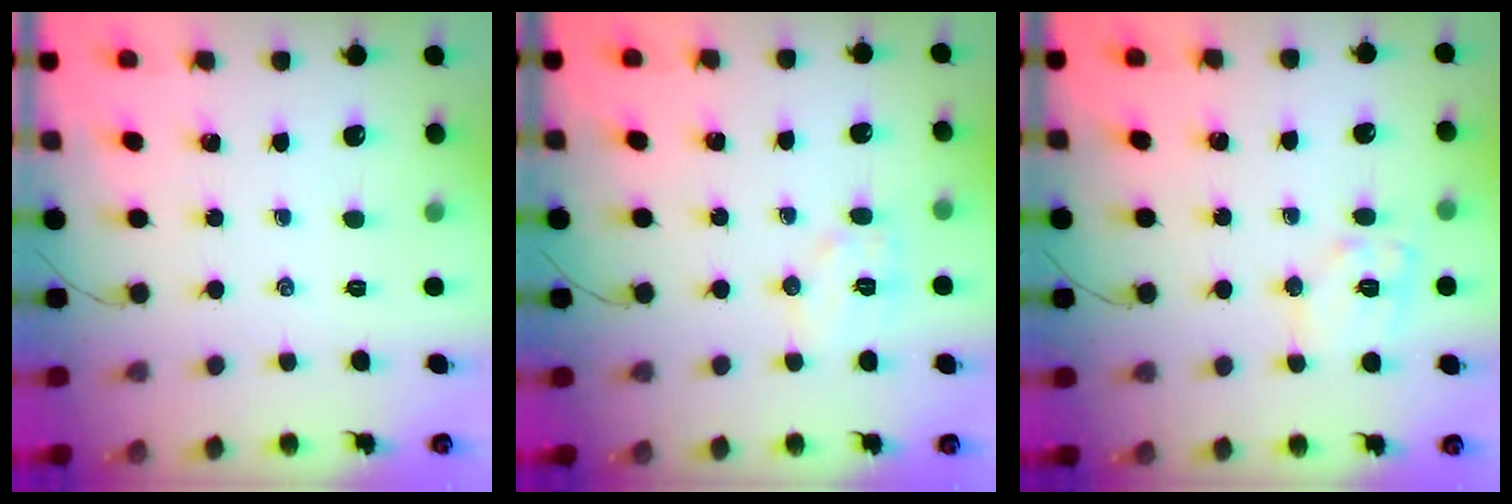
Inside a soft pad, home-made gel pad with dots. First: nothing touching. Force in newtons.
{"total": 6.7, "press": 6.6, "slide": 0.9}
{"total": 9.9, "press": 9.9, "slide": 0.2}